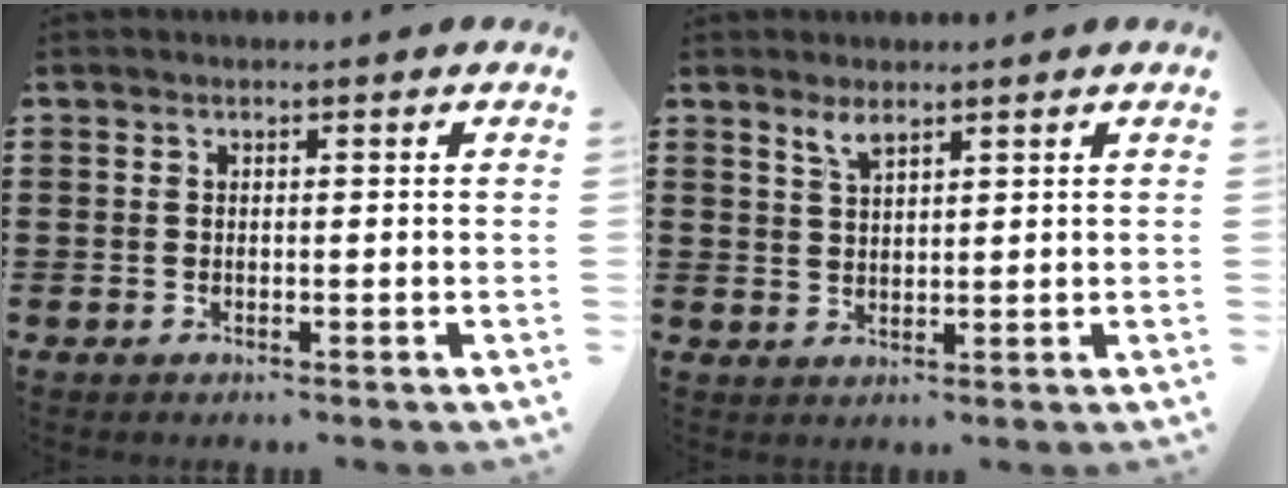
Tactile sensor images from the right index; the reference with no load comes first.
{"total": 2.2, "force": [1.9, 0.2, 1.2], "torque": [-0.026, 0.001, 0.035]}